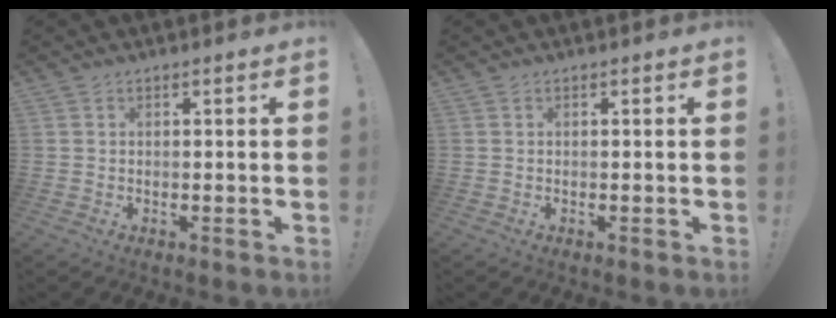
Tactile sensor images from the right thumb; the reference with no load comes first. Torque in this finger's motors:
{"motor_torque": [0.00, 0.00, 0.00, 0.00, 0.02]}